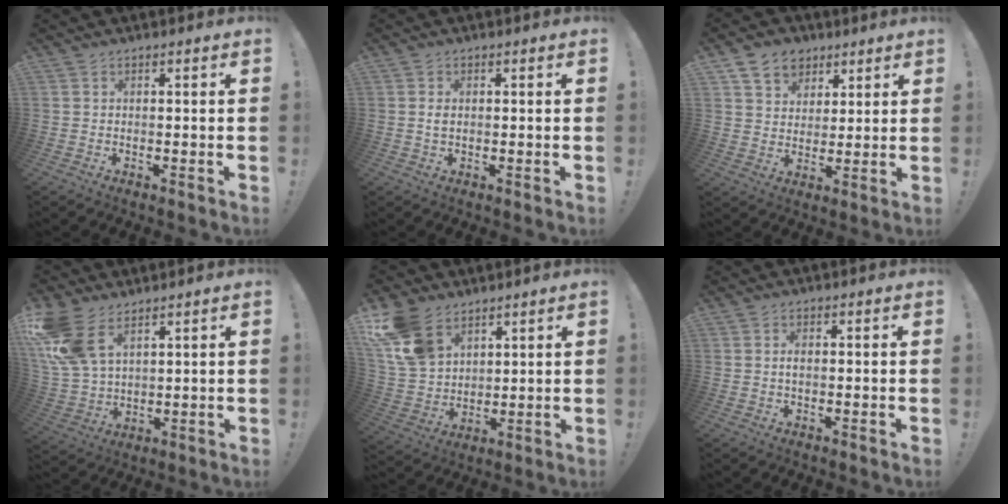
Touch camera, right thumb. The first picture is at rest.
{"total": 1.5, "force": [0.1, 0.9, 1.2], "torque": [-0.018, 0.001, -0.001]}
{"total": 9.5, "force": [5.2, 7.5, 2.7], "torque": [-0.037, -0.029, 0.103]}
{"total": 13.7, "force": [7.4, 7.8, 8.4], "torque": [-0.182, -0.029, 0.147]}
{"total": 14.8, "force": [8.7, 9.6, 7.1], "torque": [-0.144, -0.042, 0.176]}
{"total": 1.3, "force": [-0.1, 0.5, 1.2], "torque": [-0.019, 0.001, -0.003]}